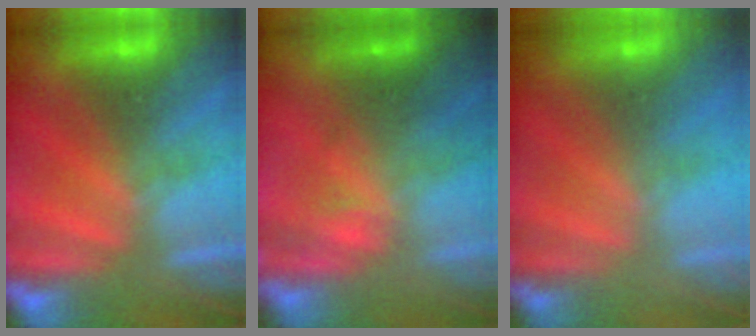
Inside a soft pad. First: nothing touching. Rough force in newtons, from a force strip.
{"total": 1.8}
{"total": 7.0}